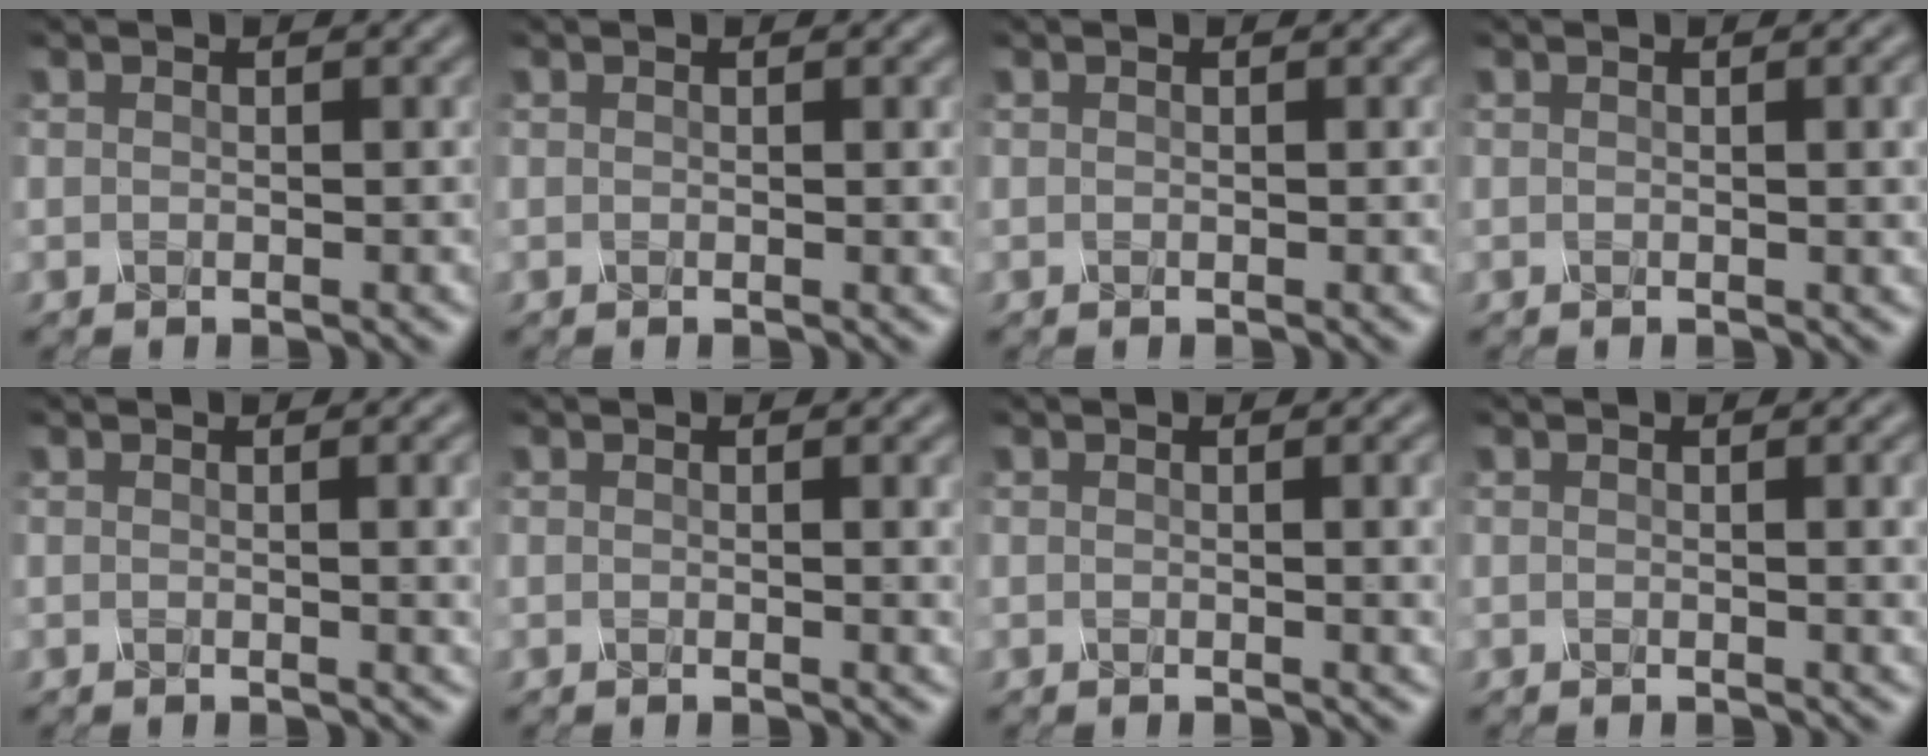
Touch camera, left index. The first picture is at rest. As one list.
[{"total": 0.8, "force": [0.1, 0.2, 0.8], "torque": [-0.005, 0.001, 0.000]}, {"total": 0.0}, {"total": 2.8, "force": [0.3, 0.8, 2.6], "torque": [-0.024, 0.005, -0.001]}, {"total": 4.1, "force": [0.3, 1.5, 3.8], "torque": [-0.029, 0.006, 0.004]}, {"total": 2.4, "force": [0.3, 0.7, 2.3], "torque": [-0.019, 0.001, 0.001]}, {"total": 3.7, "force": [0.3, 1.3, 3.5], "torque": [-0.028, 0.006, 0.002]}, {"total": 3.0, "force": [0.3, 1.0, 2.9], "torque": [-0.025, 0.004, 0.000]}]